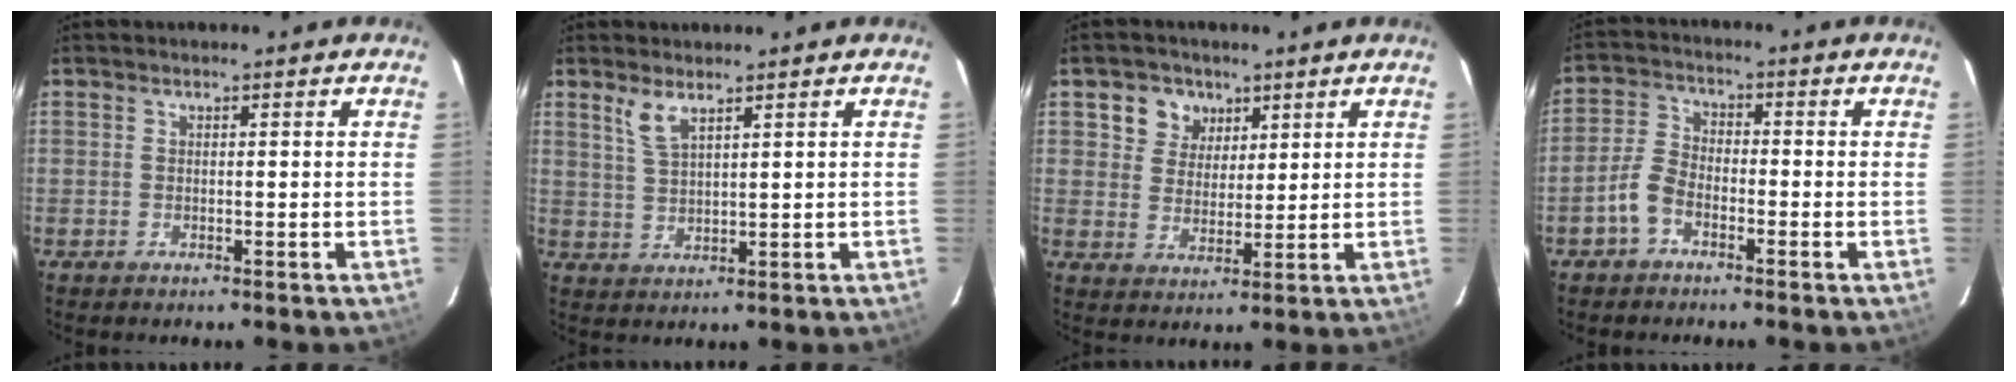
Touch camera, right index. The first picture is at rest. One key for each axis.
{"total": 3.7, "fx": 2.5, "fy": 0.9, "fz": 2.5, "tx": -0.054, "ty": -0.001, "tz": 0.054}
{"total": 6.2, "fx": 3.0, "fy": 5.3, "fz": 1.3, "tx": -0.024, "ty": 0.016, "tz": 0.054}
{"total": 4.9, "fx": -2.9, "fy": 2.8, "fz": 2.8, "tx": -0.065, "ty": 0.014, "tz": -0.061}